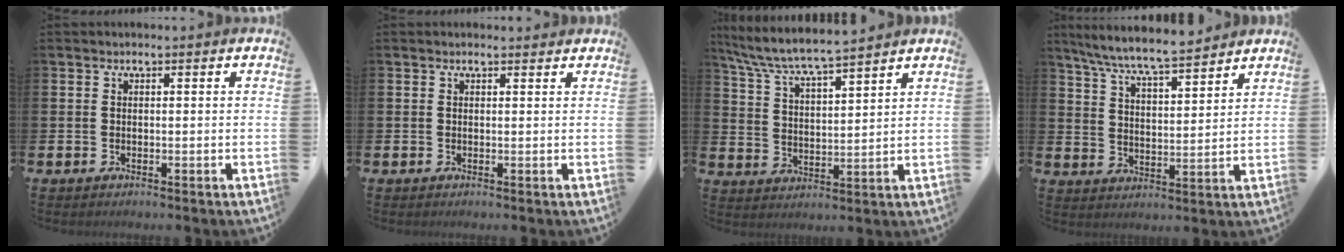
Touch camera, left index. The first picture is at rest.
{"total": 0.5, "force": [0.5, 0.1, 0.2], "torque": [0.004, -0.001, 0.006]}
{"total": 6.7, "force": [6.4, 0.3, 1.9], "torque": [-0.068, -0.039, 0.112]}
{"total": 7.6, "force": [7.2, 0.2, 2.4], "torque": [-0.077, -0.043, 0.129]}